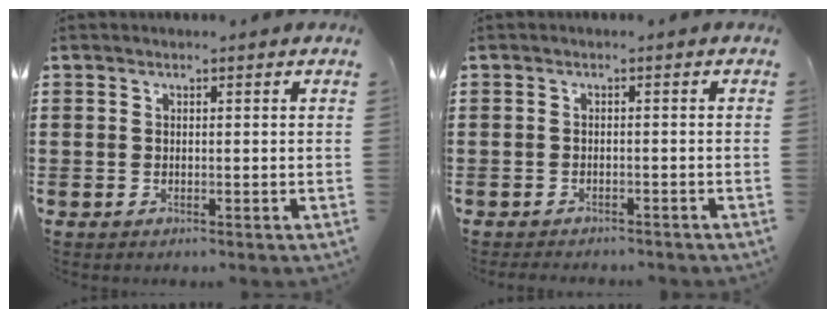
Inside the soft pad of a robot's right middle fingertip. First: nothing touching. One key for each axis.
{"total": 1.3, "fx": -1.3, "fy": 0.1, "fz": 0.0, "tx": -0.004, "ty": 0.000, "tz": -0.028}